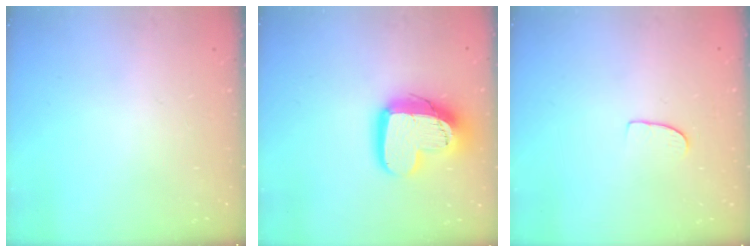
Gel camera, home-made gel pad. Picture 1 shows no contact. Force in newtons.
{"total": 17.0, "press": 17.0, "slide": 1.7}
{"total": 5.4, "press": 5.4, "slide": 0.3}